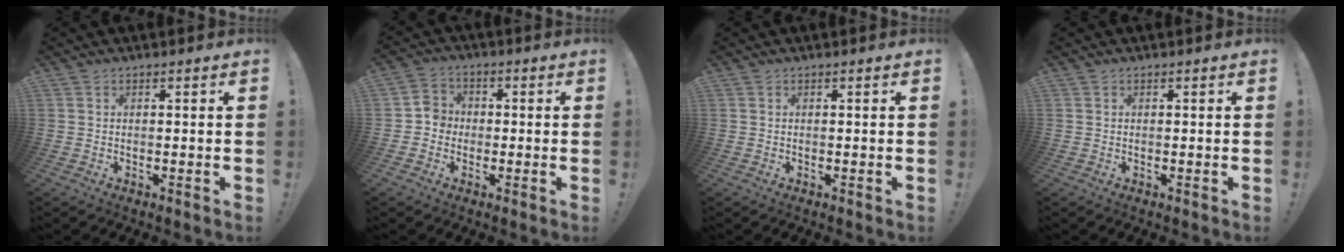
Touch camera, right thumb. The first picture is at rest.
{"total": 5.1, "force": [-1.8, 4.5, 1.6], "torque": [-0.020, 0.021, -0.032]}
{"total": 0.0}
{"total": 0.0}